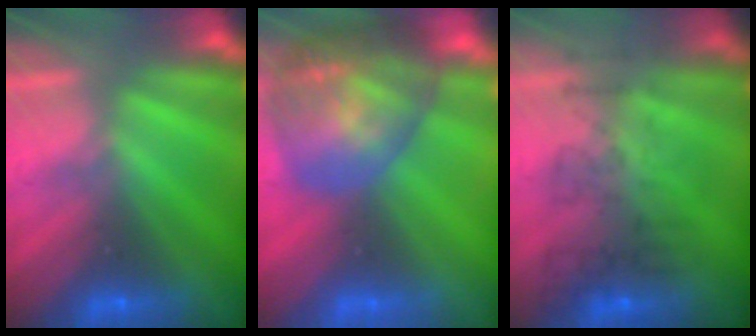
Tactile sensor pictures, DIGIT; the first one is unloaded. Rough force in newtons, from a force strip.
{"total": 7.9}
{"total": 4.4}